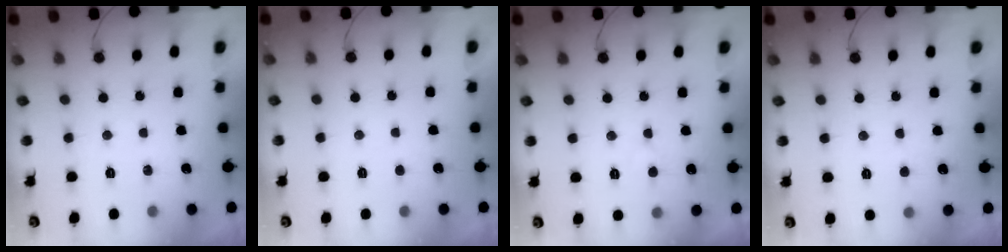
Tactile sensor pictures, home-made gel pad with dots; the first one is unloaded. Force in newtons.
{"total": 1.7, "press": 1.6, "slide": 0.2}
{"total": 3.6, "press": 3.6, "slide": 0.4}
{"total": 1.7, "press": 1.7, "slide": 0.1}